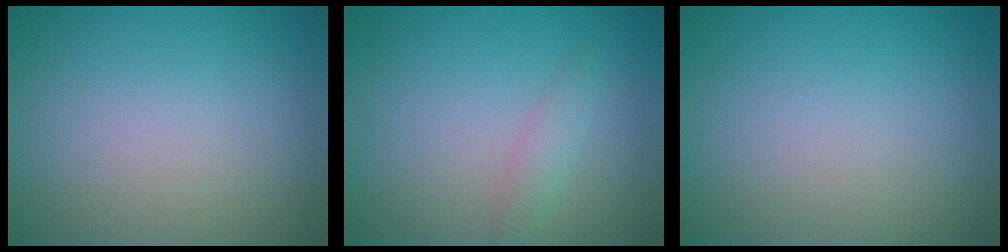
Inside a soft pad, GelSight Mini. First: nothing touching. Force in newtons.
{"total": 1.4, "press": 1.4, "slide": 0.1}
{"total": 0.0}